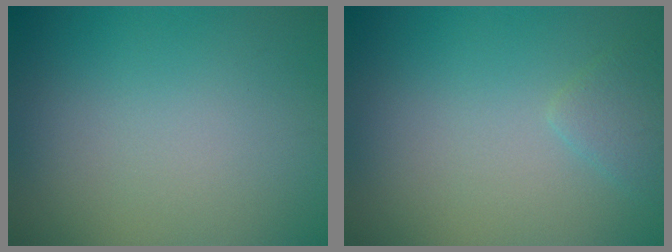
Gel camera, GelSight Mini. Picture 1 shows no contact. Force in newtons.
{"total": 1.5, "press": 1.5, "slide": 0.0}